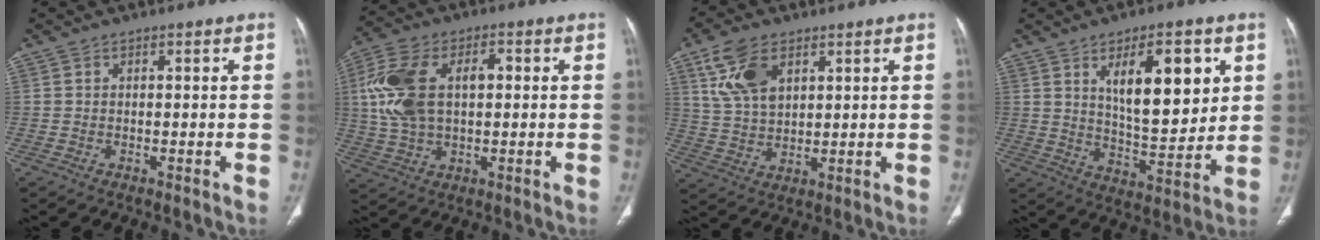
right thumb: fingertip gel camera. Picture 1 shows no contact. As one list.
[{"total": 14.7, "force": [2.0, 8.8, 11.6], "torque": [-0.234, 0.019, 0.039]}, {"total": 10.4, "force": [4.9, 5.9, 7.0], "torque": [-0.130, -0.012, 0.103]}, {"total": 15.4, "force": [5.6, 6.3, 12.9], "torque": [-0.165, -0.036, 0.100]}]